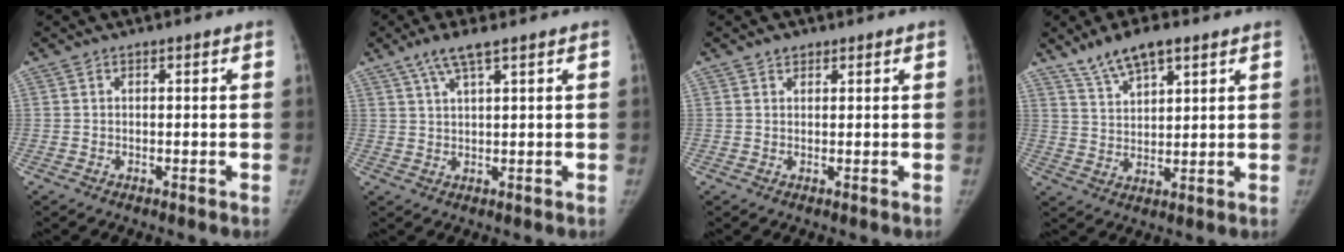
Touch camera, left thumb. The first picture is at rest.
{"total": 4.9, "force": [3.2, 0.8, 3.7], "torque": [-0.080, -0.002, 0.066]}
{"total": 1.6, "force": [1.1, 1.1, 0.4], "torque": [0.005, -0.005, 0.014]}
{"total": 8.4, "force": [5.9, 3.0, 5.1], "torque": [-0.078, -0.022, 0.111]}